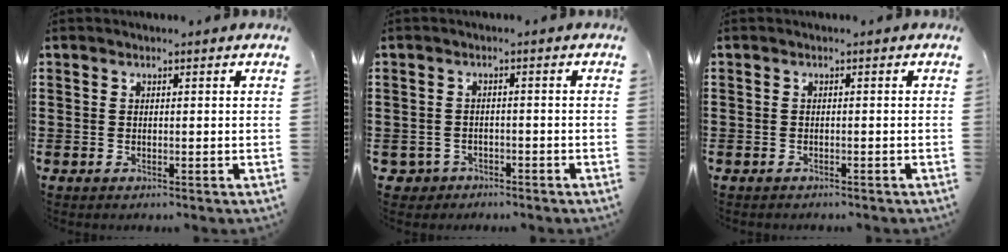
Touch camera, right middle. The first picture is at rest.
{"total": 2.2, "force": [-1.9, 1.1, -0.1], "torque": [-0.008, -0.001, -0.043]}
{"total": 0.6, "force": [-0.6, 0.1, -0.1], "torque": [-0.001, -0.001, -0.013]}